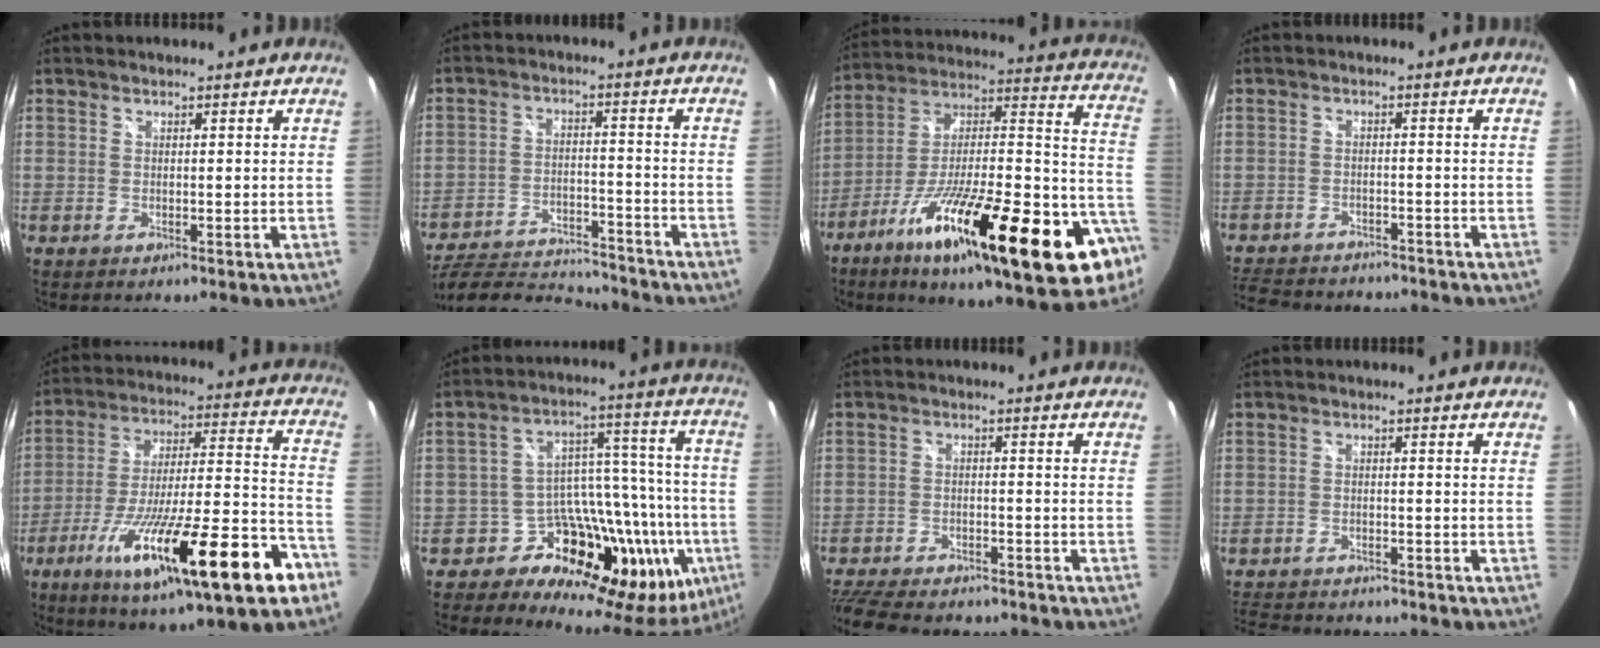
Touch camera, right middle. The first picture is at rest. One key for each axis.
{"total": 16.6, "fx": -15.1, "fy": 3.8, "fz": 5.7, "tx": -0.126, "ty": -0.012, "tz": -0.232}
{"total": 32.1, "fx": -13.1, "fy": 7.5, "fz": 28.3, "tx": -0.418, "ty": -0.026, "tz": -0.215}
{"total": 13.2, "fx": -11.3, "fy": 4.7, "fz": 4.8, "tx": -0.122, "ty": -0.004, "tz": -0.170}
{"total": 28.3, "fx": -15.4, "fy": 5.4, "fz": 23.1, "tx": -0.375, "ty": -0.048, "tz": -0.244}
{"total": 19.9, "fx": -9.9, "fy": 12.1, "fz": 12.3, "tx": -0.159, "ty": 0.027, "tz": -0.154}
{"total": 17.0, "fx": -14.2, "fy": 5.8, "fz": 7.4, "tx": -0.174, "ty": -0.016, "tz": -0.215}
{"total": 11.0, "fx": -9.8, "fy": 3.2, "fz": 3.8, "tx": -0.099, "ty": -0.008, "tz": -0.154}